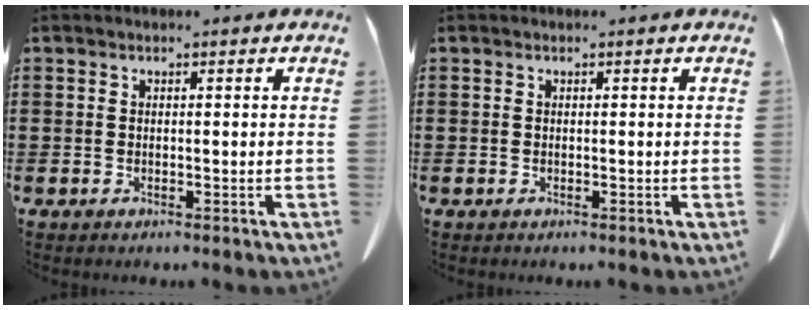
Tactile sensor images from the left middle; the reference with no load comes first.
{"total": 0.0}